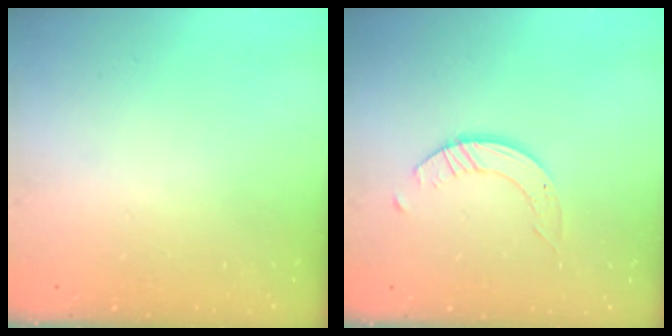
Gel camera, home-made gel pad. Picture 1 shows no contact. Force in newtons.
{"total": 3.0, "press": 3.0, "slide": 0.2}